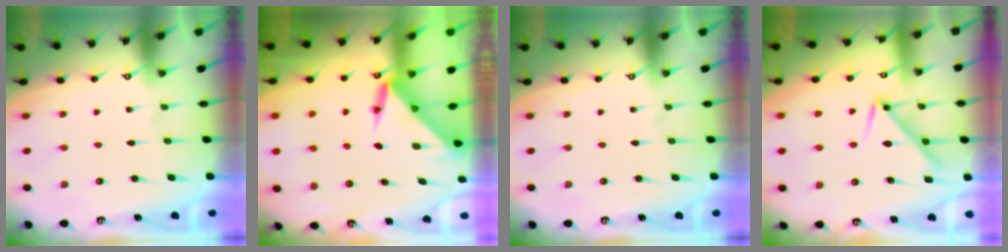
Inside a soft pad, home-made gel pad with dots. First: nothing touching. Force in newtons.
{"total": 3.6, "press": 3.6, "slide": 0.2}
{"total": 0.0}
{"total": 9.8, "press": 9.8, "slide": 0.6}